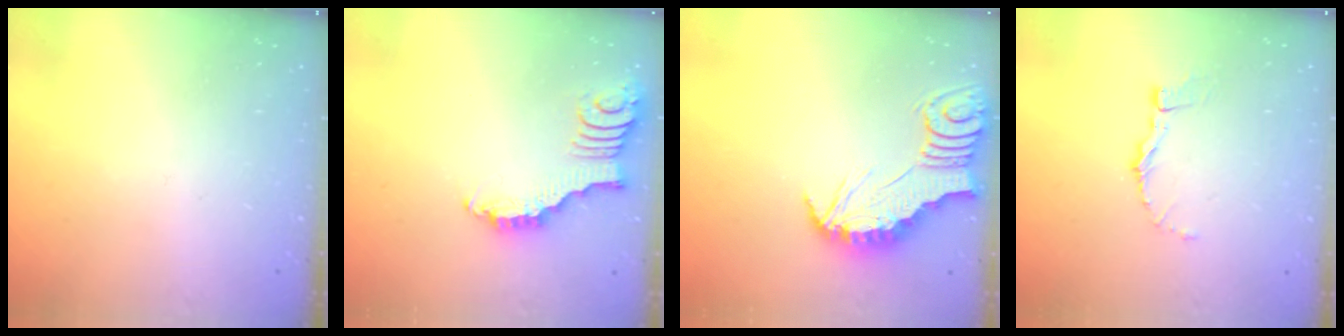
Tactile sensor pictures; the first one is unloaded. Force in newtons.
{"total": 2.9, "press": 2.9, "slide": 0.4}
{"total": 2.8, "press": 2.8, "slide": 0.3}
{"total": 3.3, "press": 3.3, "slide": 0.1}